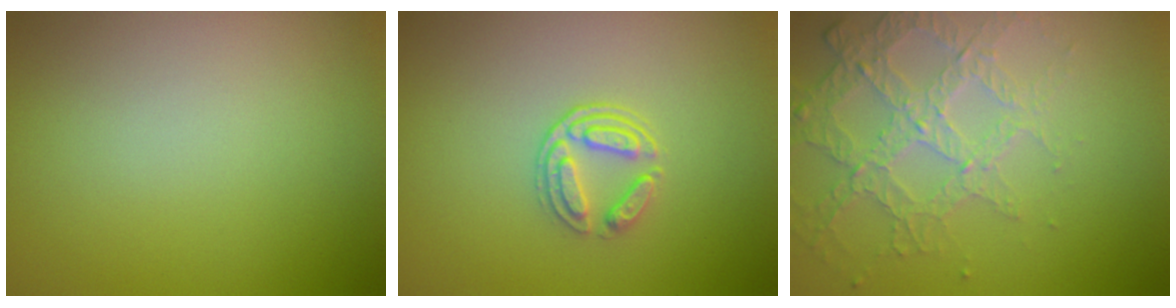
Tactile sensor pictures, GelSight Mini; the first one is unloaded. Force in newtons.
{"total": 2.4, "press": 1.9, "slide": 1.5}
{"total": 3.8, "press": 3.3, "slide": 1.9}